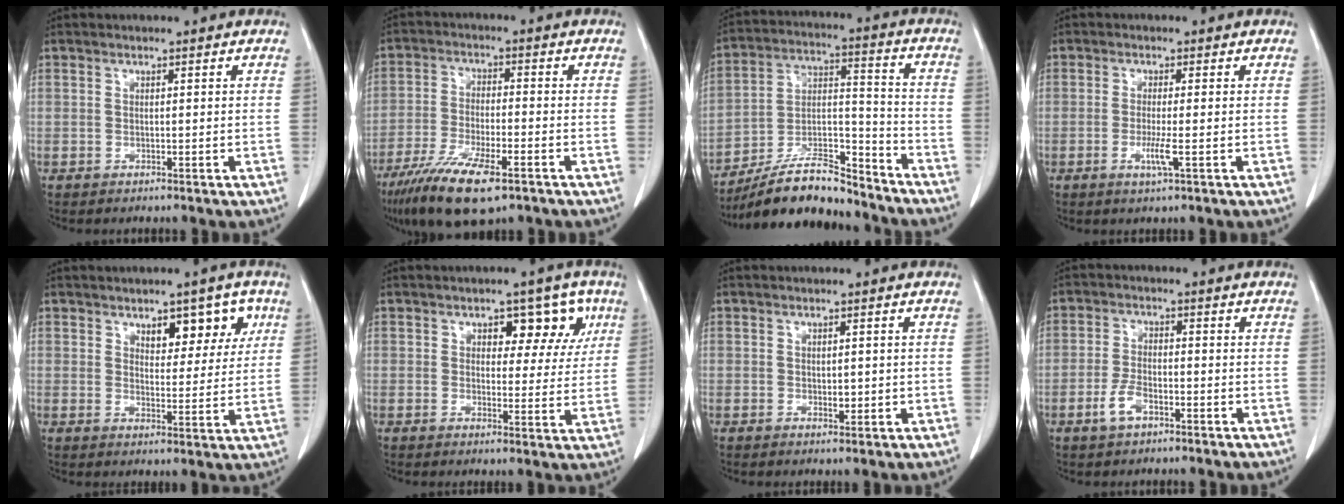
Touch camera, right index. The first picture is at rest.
{"total": 12.4, "force": [-8.0, 2.8, 9.0], "torque": [-0.166, -0.026, -0.136]}
{"total": 15.2, "force": [-13.6, 3.4, 5.7], "torque": [-0.094, 0.029, -0.238]}
{"total": 3.0, "force": [-0.9, -0.2, 2.8], "torque": [-0.058, -0.008, -0.019]}
{"total": 6.6, "force": [3.4, 3.3, 4.6], "torque": [-0.050, 0.009, 0.048]}
{"total": 6.8, "force": [3.0, 4.0, 4.7], "torque": [-0.040, 0.017, 0.035]}
{"total": 1.6, "force": [-0.1, 0.9, 1.3], "torque": [-0.020, -0.002, 0.003]}
{"total": 4.1, "force": [-2.3, 1.7, 2.9], "torque": [-0.062, 0.001, -0.044]}